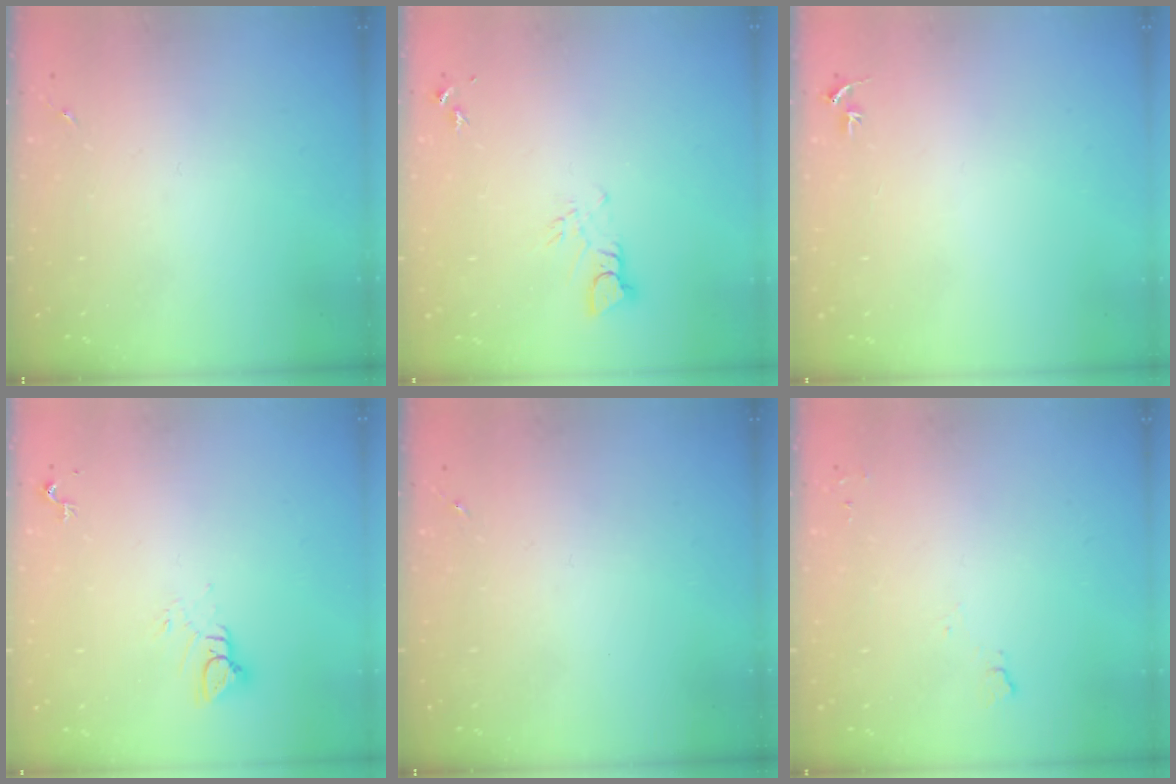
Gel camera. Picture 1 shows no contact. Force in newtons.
{"total": 3.4, "press": 3.4, "slide": 0.2}
{"total": 3.1, "press": 3.1, "slide": 0.4}
{"total": 5.6, "press": 5.6, "slide": 0.4}
{"total": 0.0}
{"total": 5.1, "press": 5.1, "slide": 0.6}